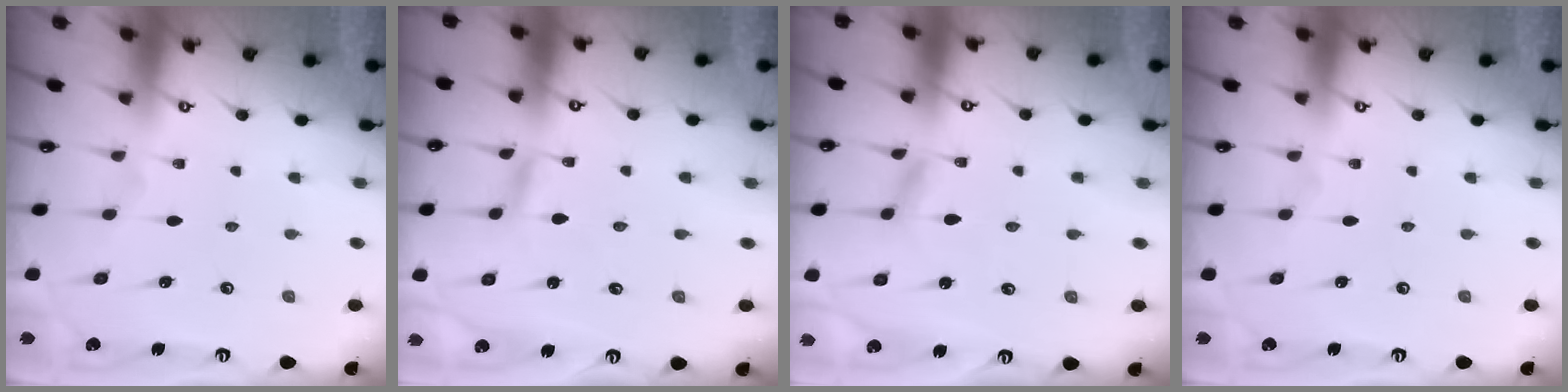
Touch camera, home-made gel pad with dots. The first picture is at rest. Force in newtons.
{"total": 2.5, "press": 2.5, "slide": 0.2}
{"total": 2.8, "press": 2.8, "slide": 0.1}
{"total": 0.0}